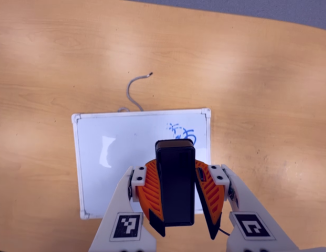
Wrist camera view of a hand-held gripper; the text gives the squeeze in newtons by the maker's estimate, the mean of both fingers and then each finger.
{"total": 9.9, "left": 9.7, "right": 10.0}